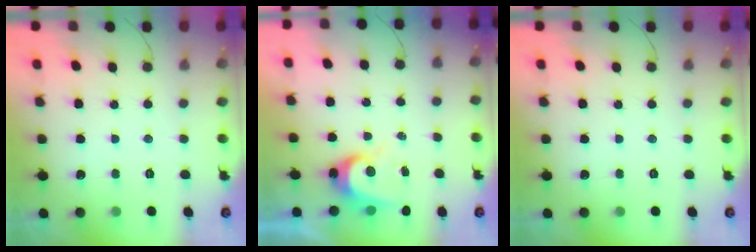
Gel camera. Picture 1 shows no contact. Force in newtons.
{"total": 7.4, "press": 7.4, "slide": 0.2}
{"total": 0.0}